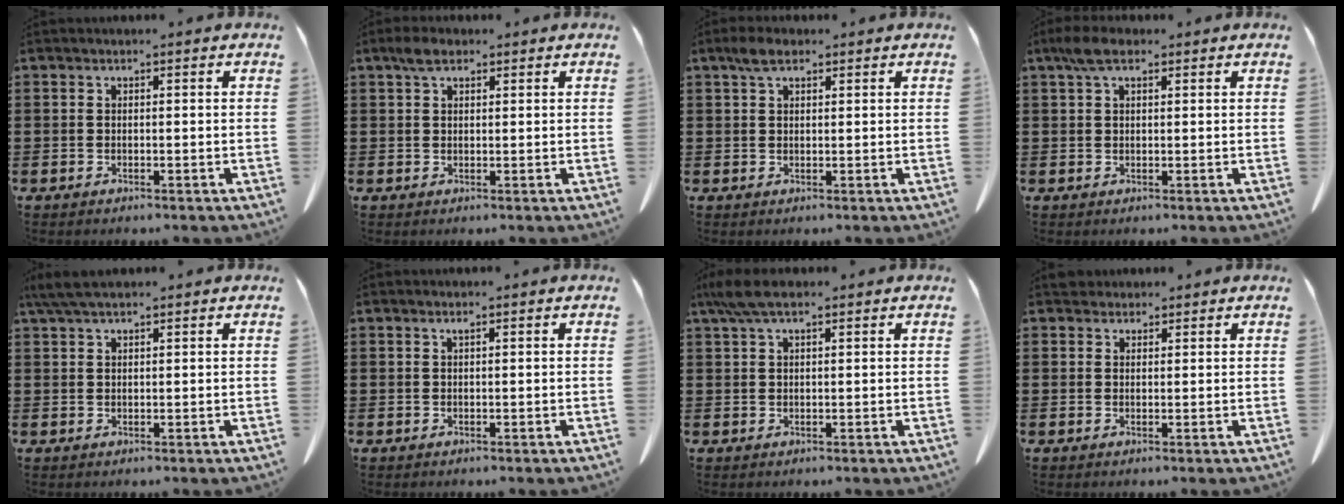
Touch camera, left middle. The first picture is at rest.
{"total": 3.0, "force": [1.8, 1.5, 1.9], "torque": [-0.044, 0.006, 0.032]}
{"total": 3.1, "force": [1.9, 1.4, 2.1], "torque": [-0.047, 0.006, 0.034]}
{"total": 3.7, "force": [2.0, 1.6, 2.6], "torque": [-0.059, 0.007, 0.037]}
{"total": 3.7, "force": [2.6, 0.7, 2.4], "torque": [-0.054, -0.001, 0.051]}
{"total": 0.5, "force": [0.3, 0.0, 0.4], "torque": [-0.009, -0.001, 0.007]}
{"total": 4.3, "force": [2.5, 1.0, 3.3], "torque": [-0.070, 0.002, 0.048]}
{"total": 1.9, "force": [1.7, 0.9, 0.2], "torque": [-0.002, 0.000, 0.033]}